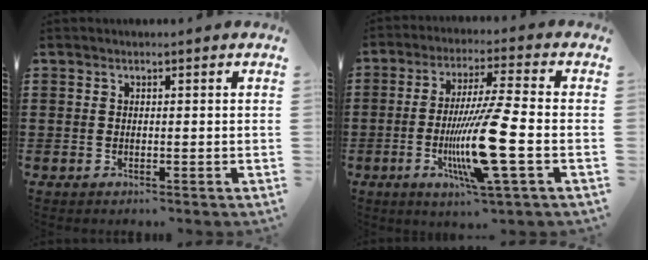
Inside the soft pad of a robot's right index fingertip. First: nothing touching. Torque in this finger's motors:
{"motor_torque": [2.14, 0.00, 1.05, 0.21]}